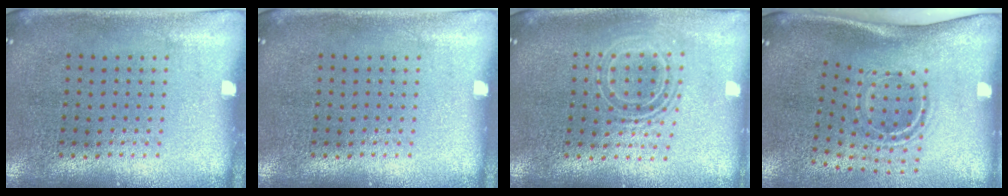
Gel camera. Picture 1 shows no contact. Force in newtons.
{"total": 0.0}
{"total": 1.7, "press": 1.3, "slide": 1.0}
{"total": 2.1, "press": 1.2, "slide": 1.7}